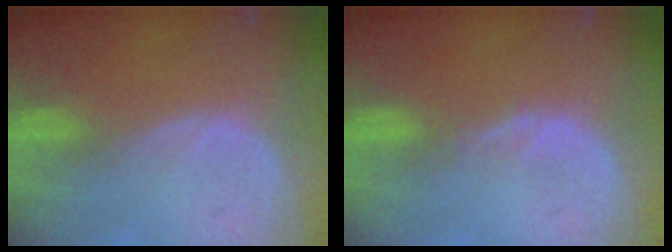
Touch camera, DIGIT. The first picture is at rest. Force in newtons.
{"total": 1.0, "press": 1.0, "slide": 0.1}